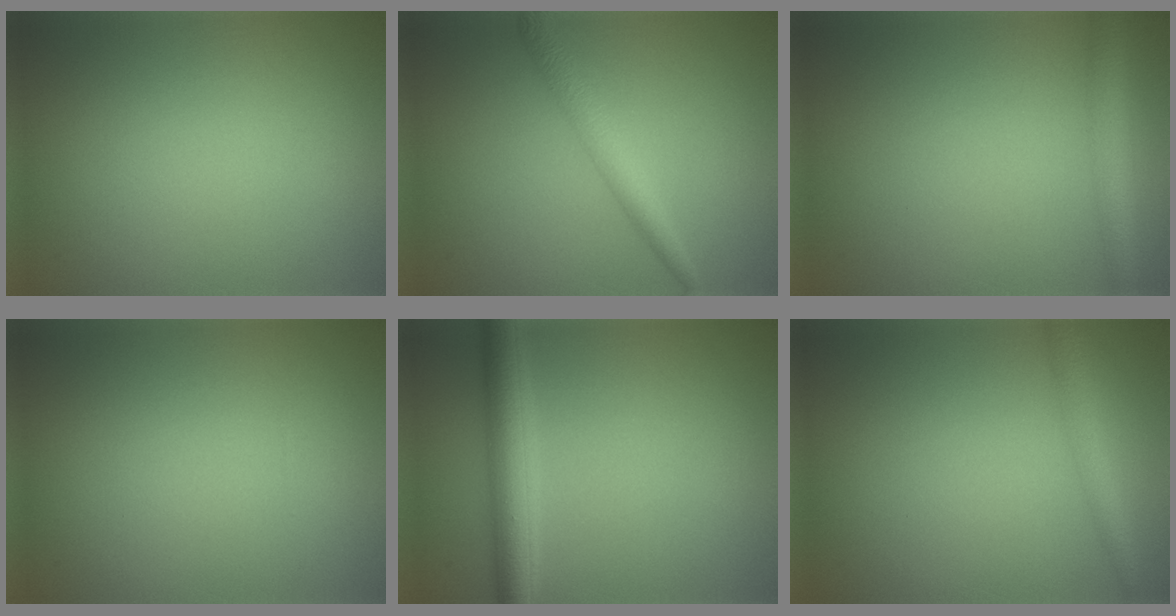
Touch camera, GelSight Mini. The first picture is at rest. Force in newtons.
{"total": 2.7, "press": 2.7, "slide": 0.1}
{"total": 3.0, "press": 3.0, "slide": 0.2}
{"total": 0.0}
{"total": 4.2, "press": 4.2, "slide": 0.1}
{"total": 2.3, "press": 2.3, "slide": 0.1}